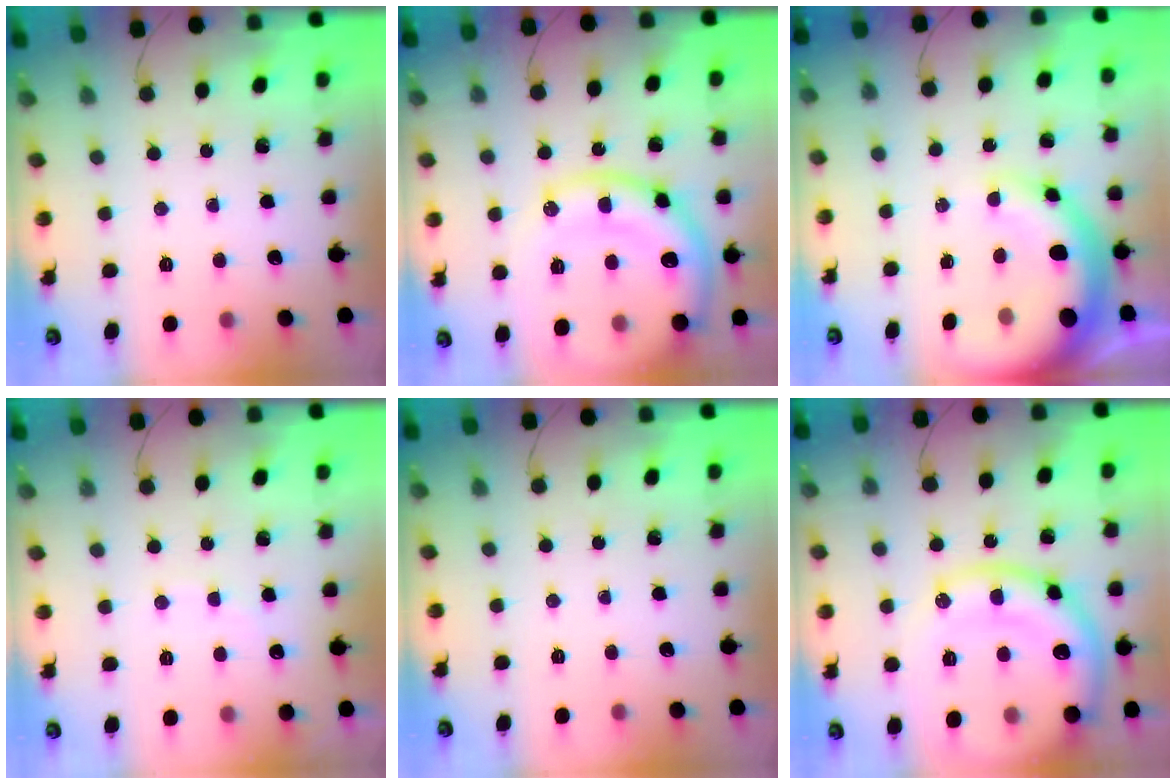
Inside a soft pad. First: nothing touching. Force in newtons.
{"total": 21.5, "press": 21.4, "slide": 2.2}
{"total": 12.2, "press": 11.9, "slide": 2.5}
{"total": 5.7, "press": 5.7, "slide": 1.0}
{"total": 0.0}
{"total": 21.5, "press": 21.4, "slide": 2.2}